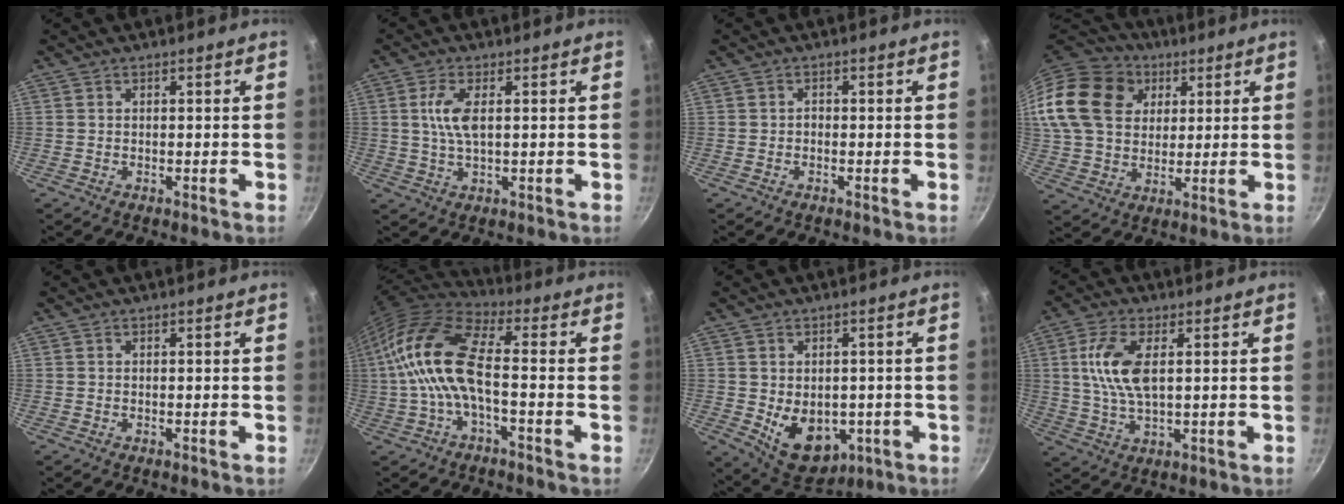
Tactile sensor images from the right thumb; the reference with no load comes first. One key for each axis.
{"total": 5.7, "fx": 1.0, "fy": 2.3, "fz": 5.1, "tx": -0.110, "ty": 0.002, "tz": 0.019}
{"total": 0.8, "fx": -0.4, "fy": 0.6, "fz": 0.3, "tx": -0.005, "ty": 0.003, "tz": -0.008}
{"total": 27.0, "fx": 10.1, "fy": 20.5, "fz": 14.5, "tx": -0.319, "ty": 0.033, "tz": 0.185}
{"total": 0.0}
{"total": 14.4, "fx": -1.4, "fy": 5.7, "fz": 13.1, "tx": -0.270, "ty": 0.032, "tz": -0.042}
{"total": 11.3, "fx": -2.0, "fy": 8.1, "fz": 7.6, "tx": -0.080, "ty": -0.012, "tz": -0.005}
{"total": 9.5, "fx": 1.9, "fy": 4.4, "fz": 8.2, "tx": -0.162, "ty": 0.002, "tz": 0.037}